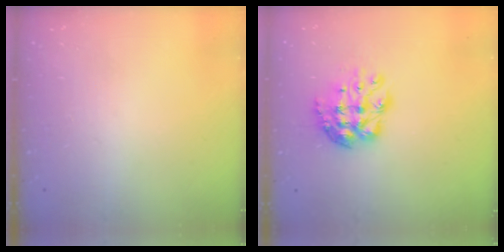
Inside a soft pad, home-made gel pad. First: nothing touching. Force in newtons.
{"total": 10.5, "press": 10.4, "slide": 0.8}